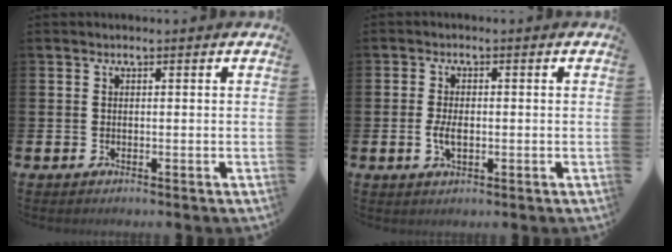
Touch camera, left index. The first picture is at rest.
{"total": 3.1, "force": [-0.4, 1.6, 2.6], "torque": [-0.046, 0.003, -0.008]}